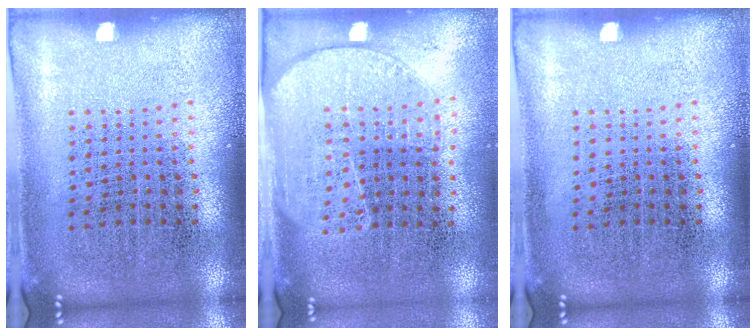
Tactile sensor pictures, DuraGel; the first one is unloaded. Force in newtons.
{"total": 1.9, "press": 1.5, "slide": 1.1}
{"total": 0.0}